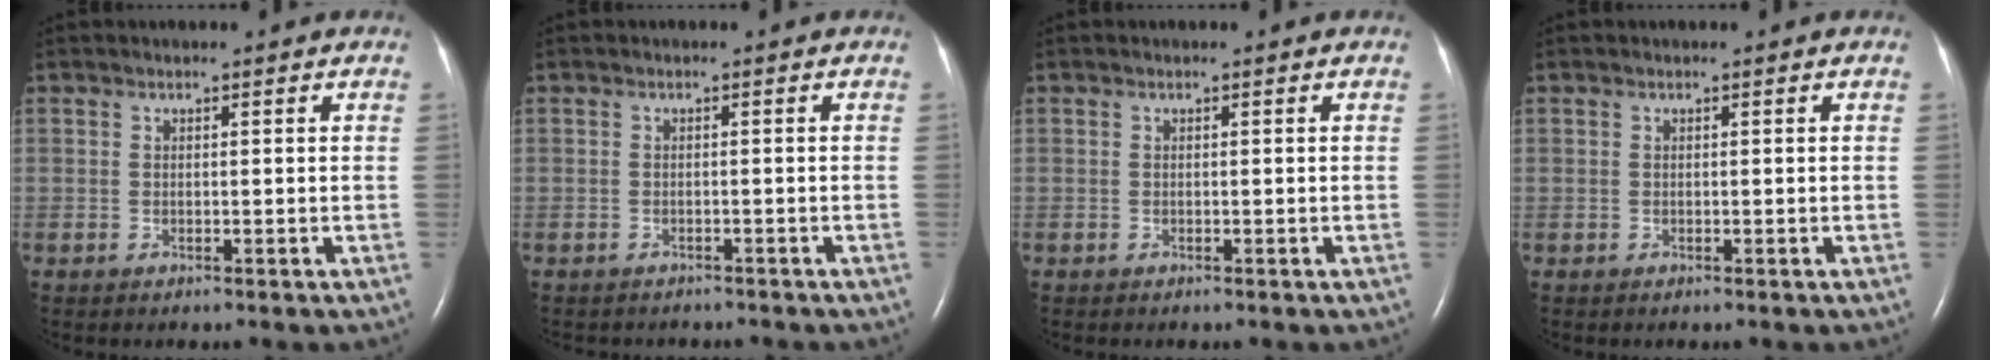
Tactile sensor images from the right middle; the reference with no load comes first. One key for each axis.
{"total": 4.0, "fx": -3.6, "fy": 1.5, "fz": 0.9, "tx": -0.012, "ty": -0.001, "tz": -0.042}
{"total": 0.0}
{"total": 0.0}